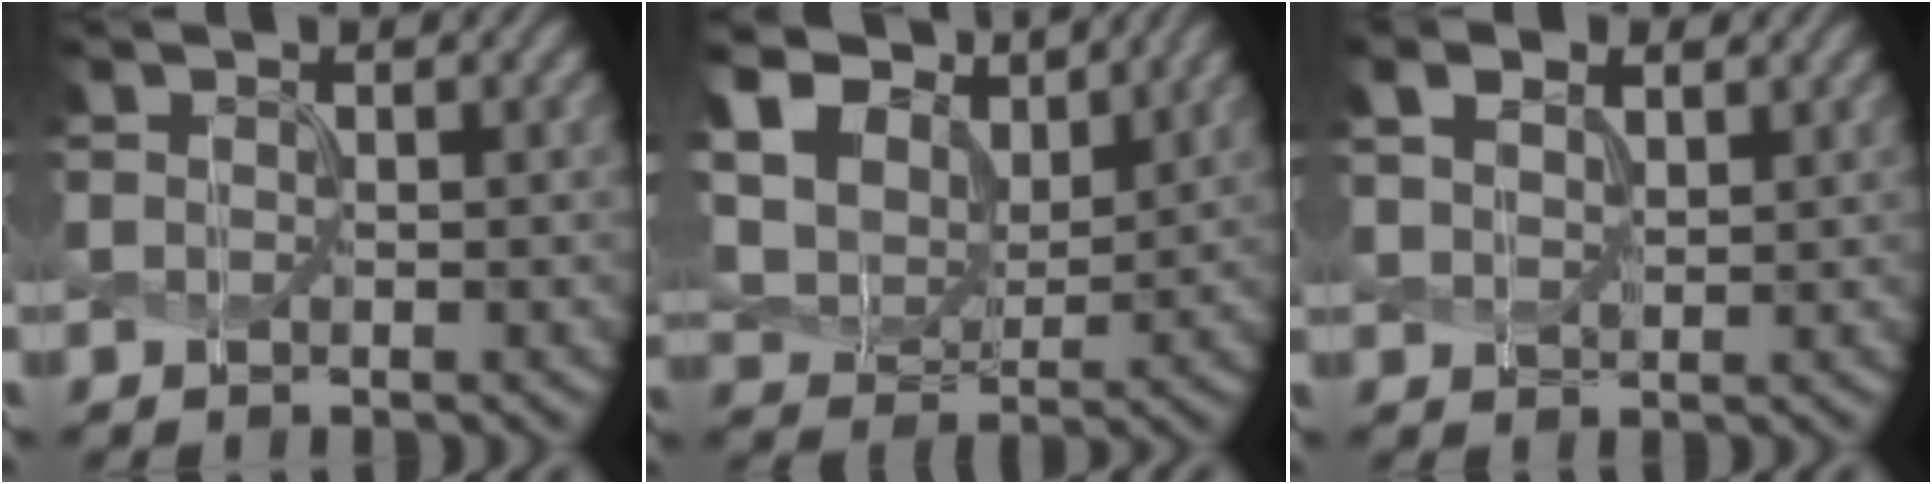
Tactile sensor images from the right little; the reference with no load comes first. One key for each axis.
{"total": 11.1, "fx": 7.0, "fy": 6.4, "fz": 5.7, "tx": -0.169, "ty": 0.032, "tz": 0.104}
{"total": 2.9, "fx": 1.8, "fy": 1.5, "fz": 1.7, "tx": -0.043, "ty": 0.005, "tz": 0.039}